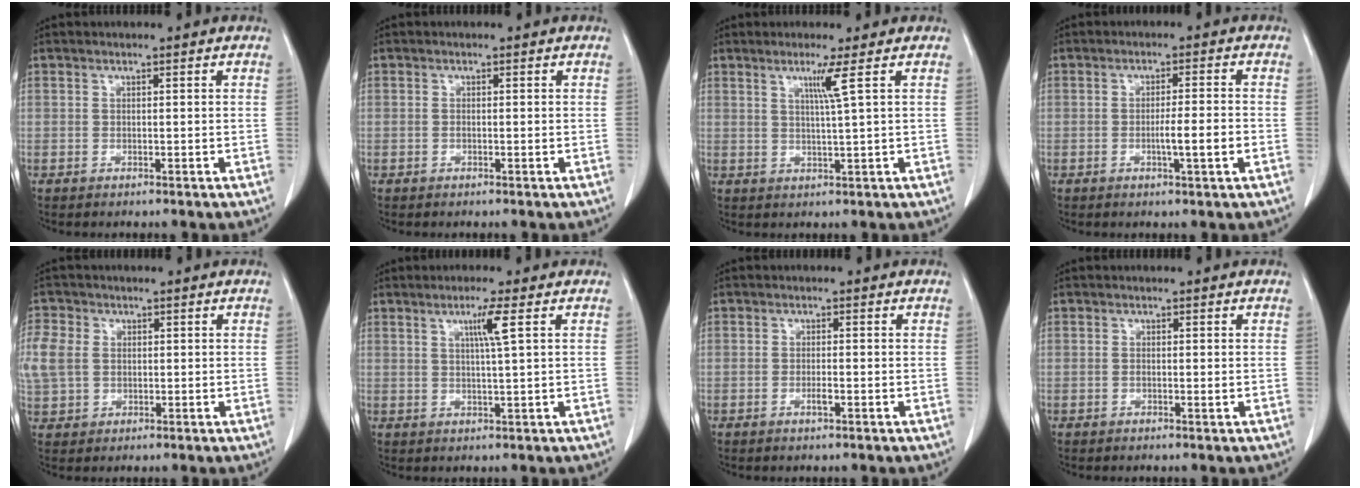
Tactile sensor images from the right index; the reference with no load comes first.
{"total": 0.6, "force": [-0.1, 0.1, 0.6], "torque": [-0.012, -0.001, 0.000]}
{"total": 3.4, "force": [1.5, -1.3, 2.7], "torque": [-0.054, -0.008, 0.032]}
{"total": 4.5, "force": [-1.2, -0.2, 4.3], "torque": [-0.068, -0.005, -0.019]}
{"total": 8.4, "force": [1.2, 6.8, 4.8], "torque": [-0.147, 0.012, 0.027]}
{"total": 3.7, "force": [1.4, -0.8, 3.3], "torque": [-0.062, -0.004, 0.026]}
{"total": 1.5, "force": [-0.6, 0.2, 1.3], "torque": [-0.026, -0.001, -0.011]}
{"total": 0.9, "force": [-0.1, 0.2, 0.9], "torque": [-0.016, -0.001, -0.001]}